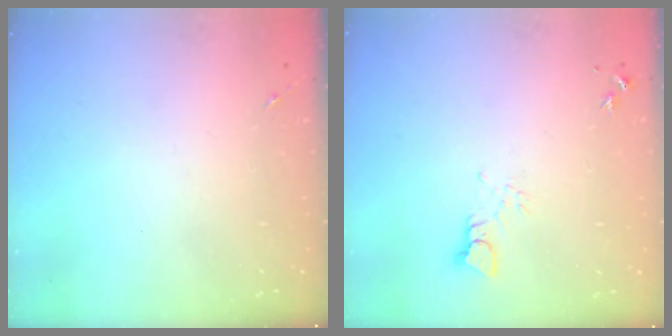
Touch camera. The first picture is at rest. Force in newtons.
{"total": 3.2, "press": 3.1, "slide": 0.4}